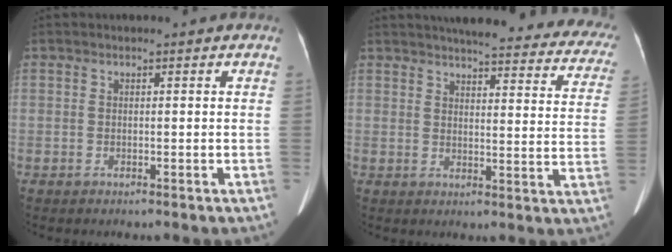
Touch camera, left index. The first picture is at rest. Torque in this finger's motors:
{"motor_torque": [0.06, -1.36, 0.00, 0.03]}